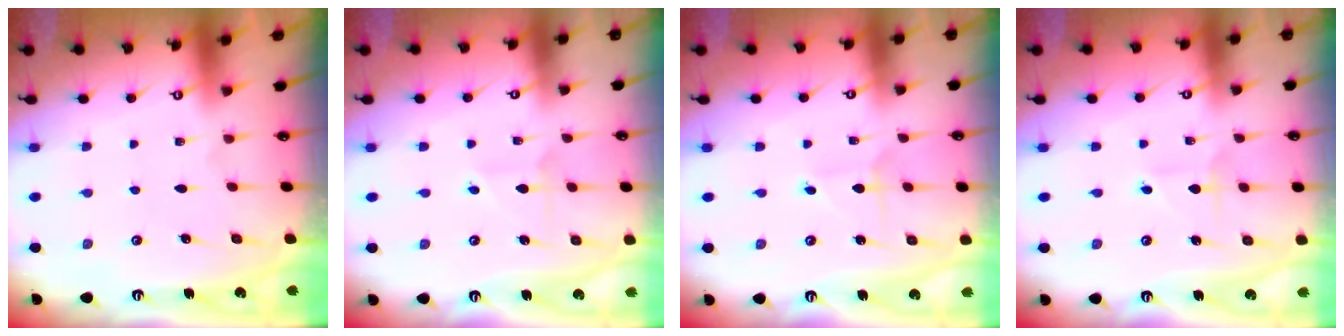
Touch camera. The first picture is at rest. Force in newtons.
{"total": 4.4, "press": 4.4, "slide": 0.5}
{"total": 2.9, "press": 2.9, "slide": 0.3}
{"total": 2.7, "press": 2.7, "slide": 0.2}